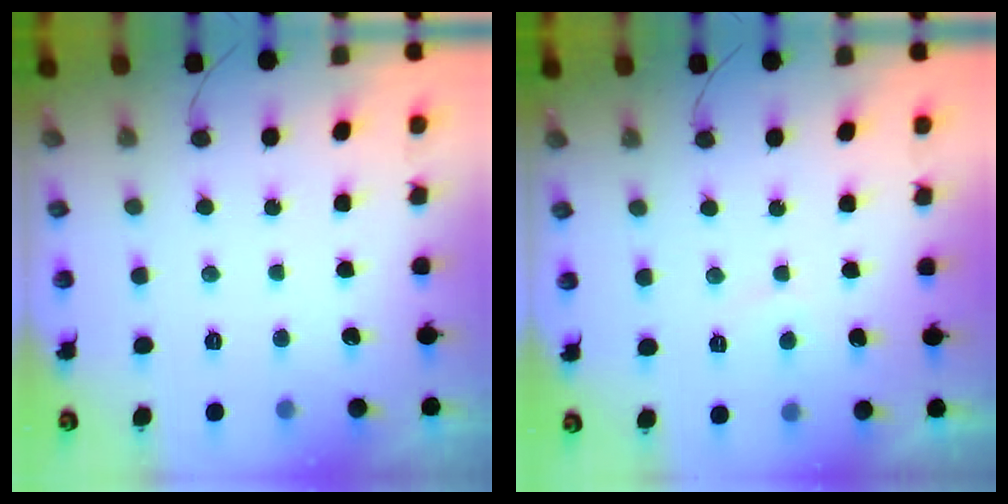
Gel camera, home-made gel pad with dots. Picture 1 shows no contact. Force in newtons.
{"total": 1.5, "press": 1.4, "slide": 0.5}